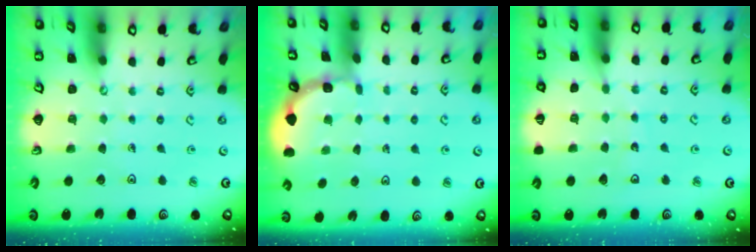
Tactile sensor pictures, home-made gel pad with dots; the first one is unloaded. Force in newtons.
{"total": 1.7, "press": 1.7, "slide": 0.1}
{"total": 3.8, "press": 3.7, "slide": 0.4}